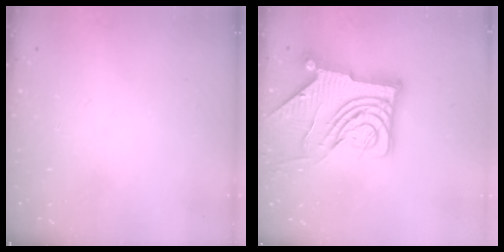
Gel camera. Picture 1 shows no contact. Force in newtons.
{"total": 15.0, "press": 14.9, "slide": 1.5}